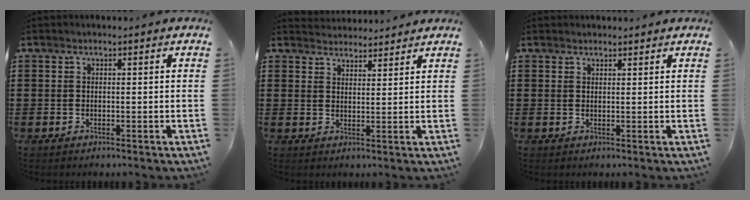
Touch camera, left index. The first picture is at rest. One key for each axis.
{"total": 2.8, "fx": 2.7, "fy": 0.3, "fz": -0.5, "tx": 0.001, "ty": -0.007, "tz": 0.053}
{"total": 1.2, "fx": 1.2, "fy": 0.4, "fz": 0.1, "tx": -0.003, "ty": 0.001, "tz": 0.023}